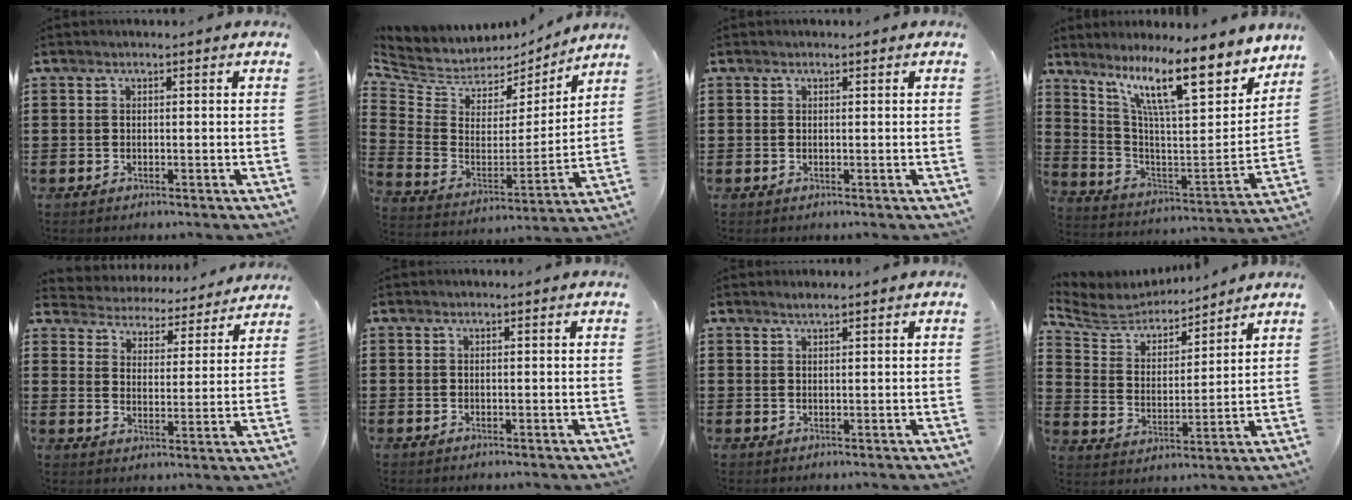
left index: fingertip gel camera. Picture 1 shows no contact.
{"total": 5.7, "force": [4.8, 3.1, 0.7], "torque": [-0.050, -0.041, 0.084]}
{"total": 0.0}
{"total": 14.1, "force": [9.3, 2.9, 10.2], "torque": [-0.190, -0.049, 0.152]}
{"total": 4.1, "force": [4.1, 0.0, -0.7], "torque": [-0.015, -0.038, 0.065]}
{"total": 0.0}
{"total": 1.2, "force": [1.1, 0.0, 0.6], "torque": [-0.011, 0.001, 0.019]}
{"total": 6.3, "force": [5.9, 1.9, 1.2], "torque": [-0.059, -0.033, 0.100]}